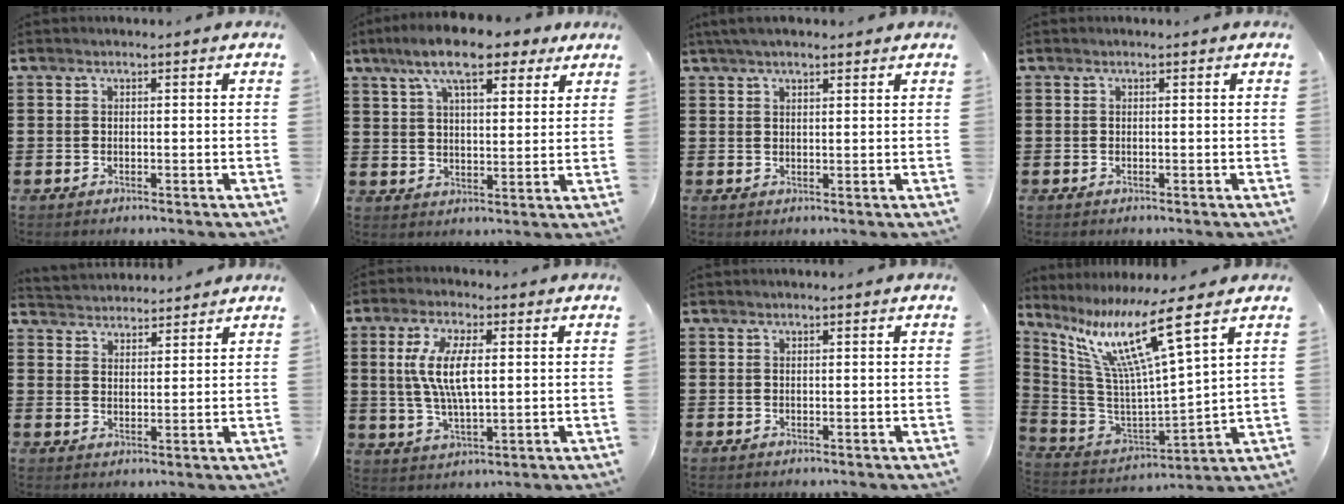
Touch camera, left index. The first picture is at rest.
{"total": 11.1, "force": [7.8, 3.4, 7.1], "torque": [-0.143, -0.004, 0.140]}
{"total": 2.8, "force": [2.2, 0.7, 1.6], "torque": [-0.035, 0.006, 0.041]}
{"total": 0.0}
{"total": 3.3, "force": [3.2, 0.2, -0.7], "torque": [0.001, -0.012, 0.059]}
{"total": 8.7, "force": [1.5, 3.2, 7.9], "torque": [-0.168, 0.006, 0.022]}
{"total": 0.0}
{"total": 13.3, "force": [7.8, 0.3, 10.8], "torque": [-0.244, -0.049, 0.117]}